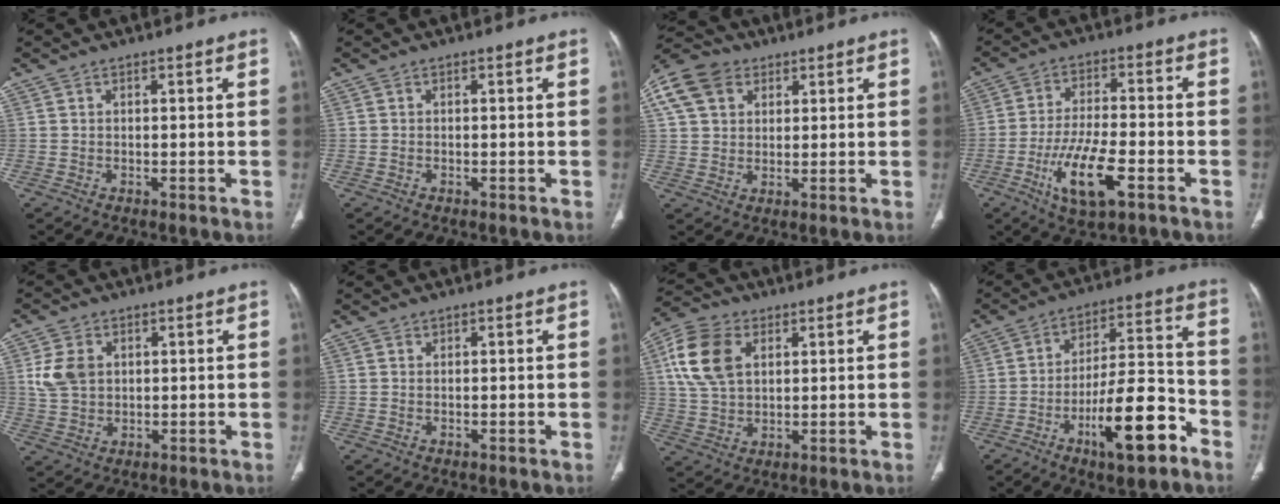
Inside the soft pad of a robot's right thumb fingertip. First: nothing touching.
{"total": 0.0}
{"total": 12.7, "force": [5.5, 9.4, 6.5], "torque": [-0.124, 0.015, 0.097]}
{"total": 12.2, "force": [-5.1, 4.2, 10.3], "torque": [-0.192, 0.014, -0.087]}
{"total": 6.5, "force": [1.5, 4.8, 4.0], "torque": [-0.066, -0.001, 0.034]}
{"total": 0.0}
{"total": 12.1, "force": [3.8, 8.0, 8.2], "torque": [-0.156, 0.003, 0.072]}
{"total": 15.7, "force": [-7.8, 4.8, 12.8], "torque": [-0.191, 0.055, -0.122]}